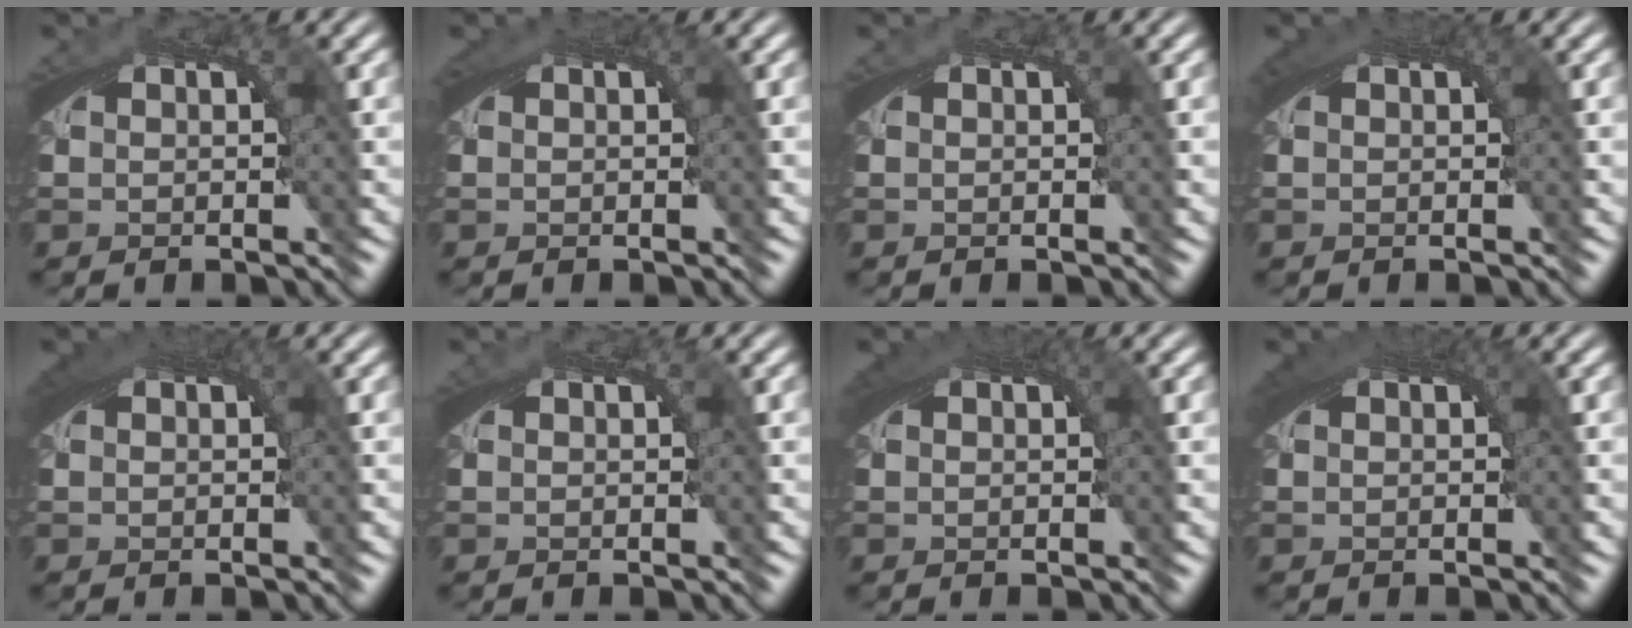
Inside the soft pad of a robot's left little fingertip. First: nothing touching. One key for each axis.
{"total": 1.2, "fx": 0.5, "fy": 0.1, "fz": 1.0, "tx": -0.016, "ty": 0.004, "tz": 0.009}
{"total": 0.0}
{"total": 1.5, "fx": 0.7, "fy": 0.1, "fz": 1.3, "tx": -0.018, "ty": 0.006, "tz": 0.011}
{"total": 1.9, "fx": 0.8, "fy": 0.3, "fz": 1.7, "tx": -0.023, "ty": 0.006, "tz": 0.012}
{"total": 0.0}
{"total": 1.9, "fx": 0.8, "fy": 0.3, "fz": 1.7, "tx": -0.022, "ty": 0.006, "tz": 0.012}
{"total": 2.2, "fx": 0.9, "fy": 0.4, "fz": 1.9, "tx": -0.025, "ty": 0.007, "tz": 0.014}